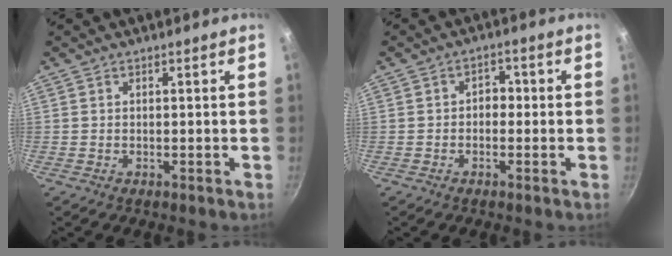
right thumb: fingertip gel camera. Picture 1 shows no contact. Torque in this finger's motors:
{"motor_torque": [-0.38, -0.32, 0.03, -0.02, 0.04]}